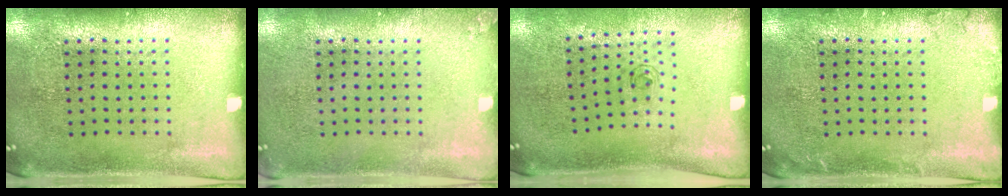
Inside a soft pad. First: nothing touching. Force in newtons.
{"total": 0.8, "press": 0.8, "slide": 0.1}
{"total": 0.5, "press": 0.3, "slide": 0.5}
{"total": 1.0, "press": 1.0, "slide": 0.1}